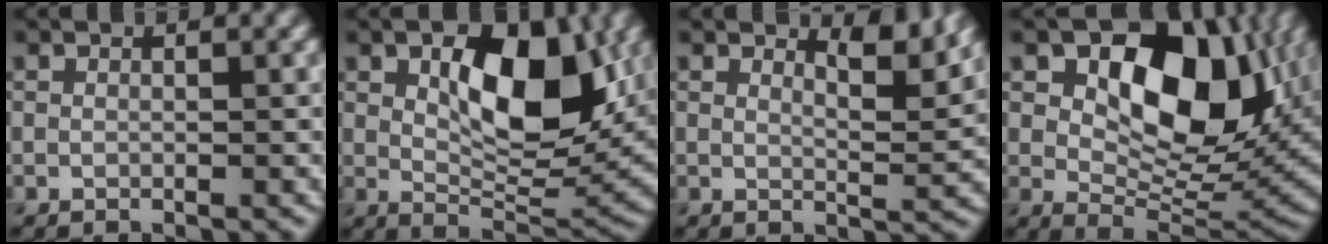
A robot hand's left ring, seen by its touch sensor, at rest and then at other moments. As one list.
[{"total": 10.1, "force": [2.4, 5.1, 8.4], "torque": [-0.127, -0.002, 0.040]}, {"total": 3.0, "force": [2.4, 0.6, 1.7], "torque": [-0.026, -0.008, 0.033]}, {"total": 12.7, "force": [3.8, 7.5, 9.5], "torque": [-0.134, -0.001, 0.065]}]